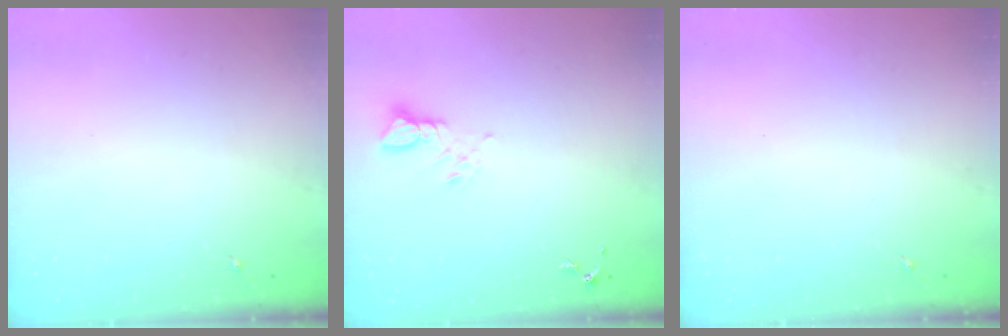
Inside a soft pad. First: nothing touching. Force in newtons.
{"total": 3.8, "press": 3.7, "slide": 0.4}
{"total": 0.0}